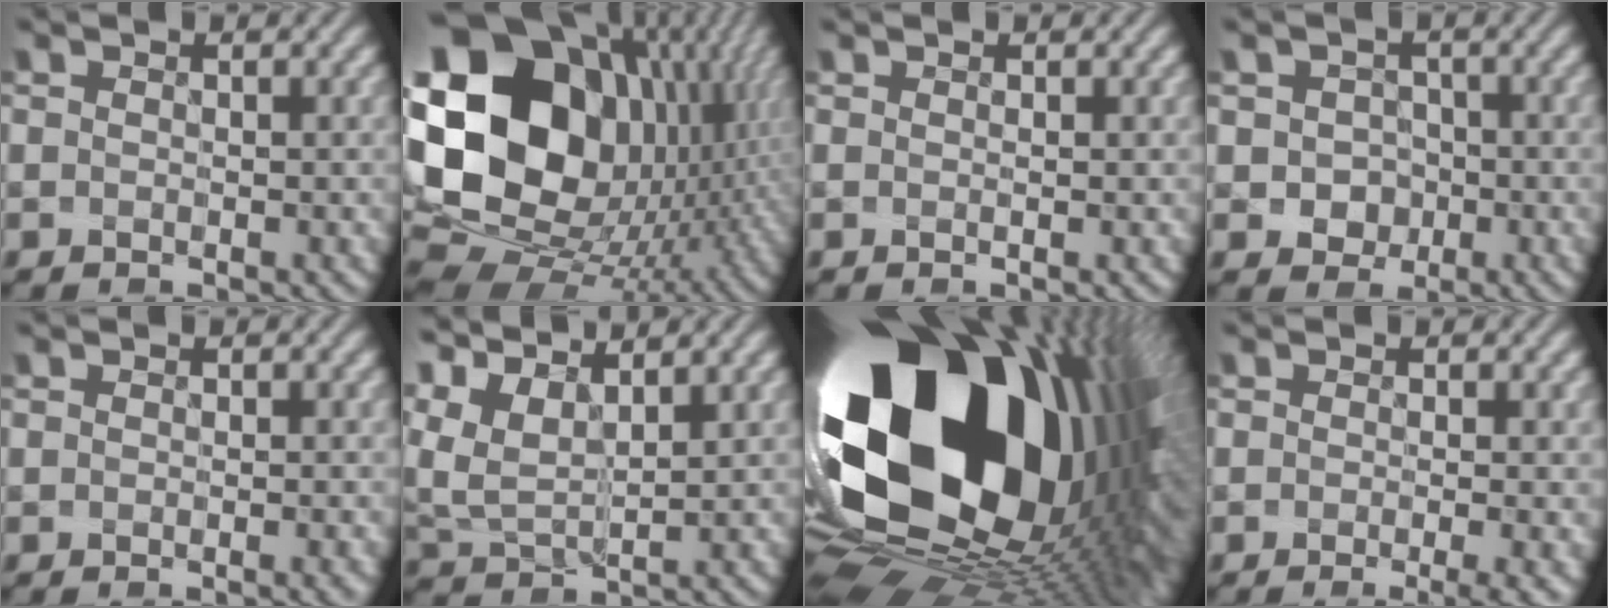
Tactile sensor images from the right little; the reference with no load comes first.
{"total": 22.1, "force": [3.7, 17.2, 13.4], "torque": [-0.317, -0.001, 0.082]}
{"total": 0.5, "force": [0.1, 0.0, 0.5], "torque": [-0.003, 0.002, 0.003]}
{"total": 2.9, "force": [-1.0, 2.5, 1.0], "torque": [0.004, 0.001, -0.014]}
{"total": 1.6, "force": [-0.7, 0.6, 1.4], "torque": [-0.007, -0.002, -0.006]}
{"total": 7.3, "force": [4.7, 3.4, 4.5], "torque": [-0.120, 0.036, 0.096]}
{"total": 22.5, "force": [3.5, 14.4, 16.9], "torque": [-0.314, -0.093, 0.095]}
{"total": 4.0, "force": [-1.6, 1.3, 3.4], "torque": [-0.041, -0.005, -0.018]}